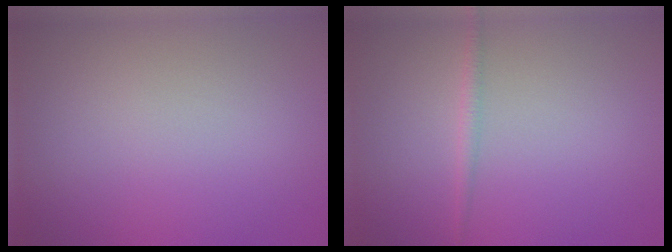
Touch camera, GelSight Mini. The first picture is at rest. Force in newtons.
{"total": 1.0, "press": 1.0, "slide": 0.1}